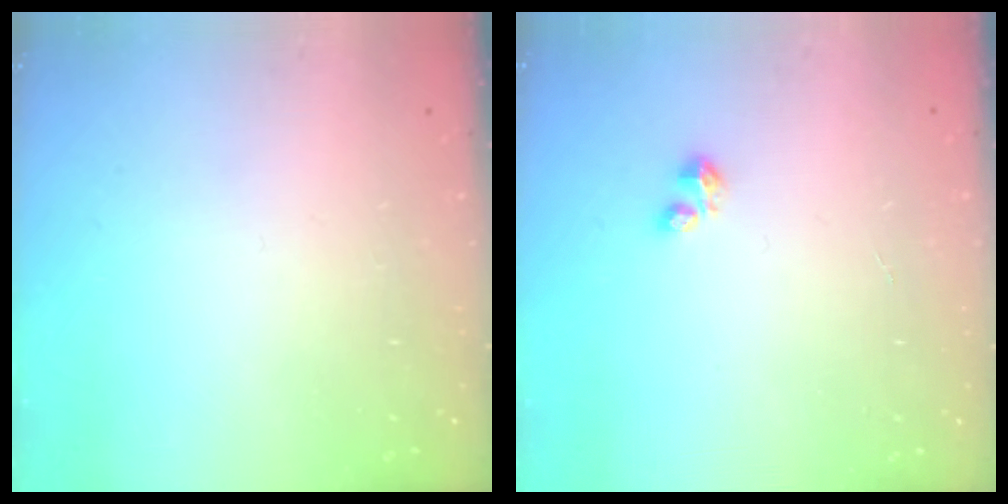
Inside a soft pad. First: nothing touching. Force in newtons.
{"total": 2.4, "press": 2.4, "slide": 0.3}